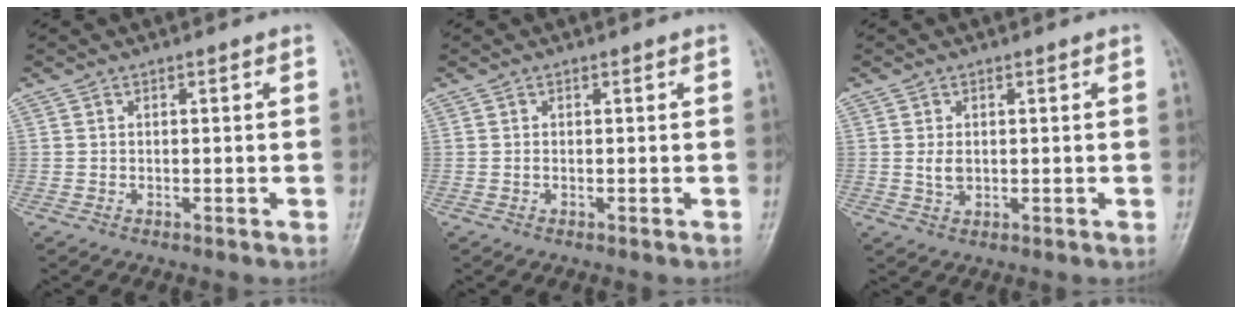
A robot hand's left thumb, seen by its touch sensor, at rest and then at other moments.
{"total": 0.0}
{"total": 2.4, "force": [0.3, 1.6, 1.7], "torque": [-0.028, -0.004, 0.009]}